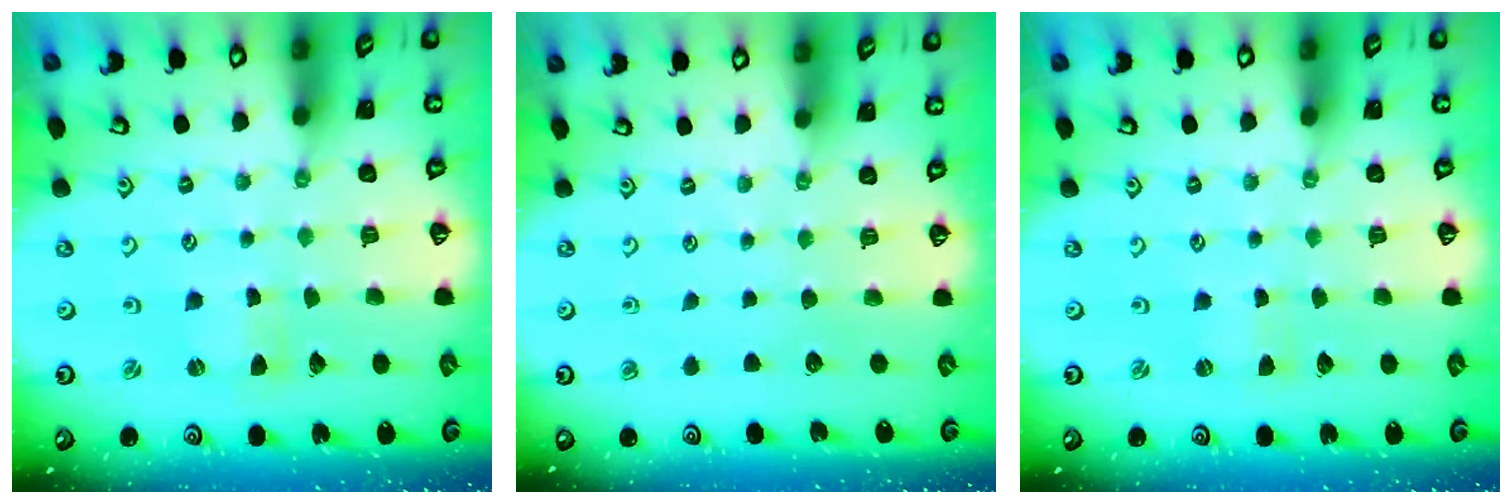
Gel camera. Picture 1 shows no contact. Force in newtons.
{"total": 0.0}
{"total": 0.0}